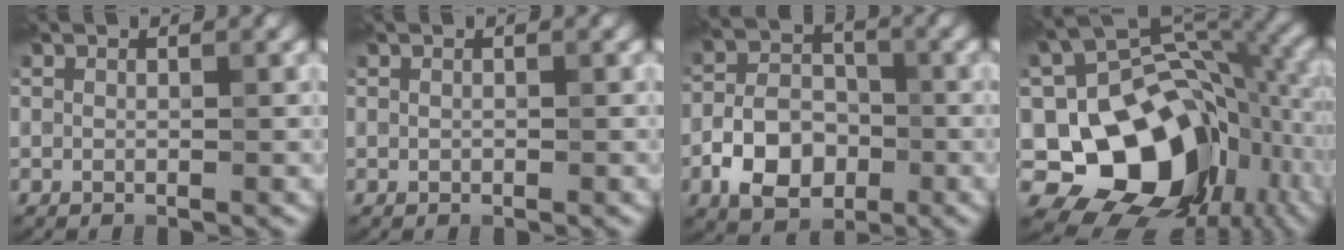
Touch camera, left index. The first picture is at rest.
{"total": 0.0}
{"total": 5.7, "force": [-2.5, 3.8, 3.4], "torque": [-0.060, -0.001, -0.045]}
{"total": 14.5, "force": [-5.0, 10.2, 9.1], "torque": [-0.130, -0.007, -0.086]}